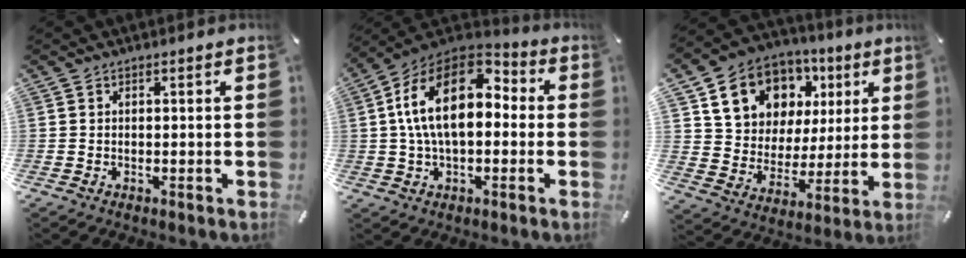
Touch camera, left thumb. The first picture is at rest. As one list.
[{"total": 17.2, "force": [2.6, 10.1, 13.6], "torque": [-0.273, 0.001, 0.042]}, {"total": 15.7, "force": [7.8, 12.4, 5.7], "torque": [-0.108, -0.031, 0.150]}]